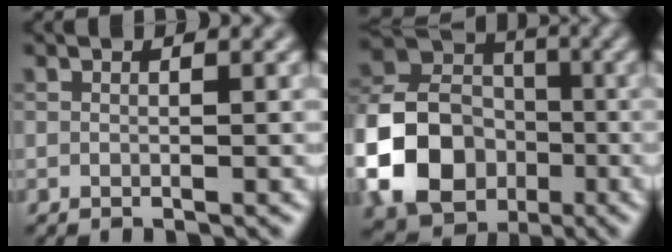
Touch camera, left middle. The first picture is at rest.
{"total": 11.7, "force": [-3.5, 9.0, 6.6], "torque": [-0.138, -0.006, -0.079]}